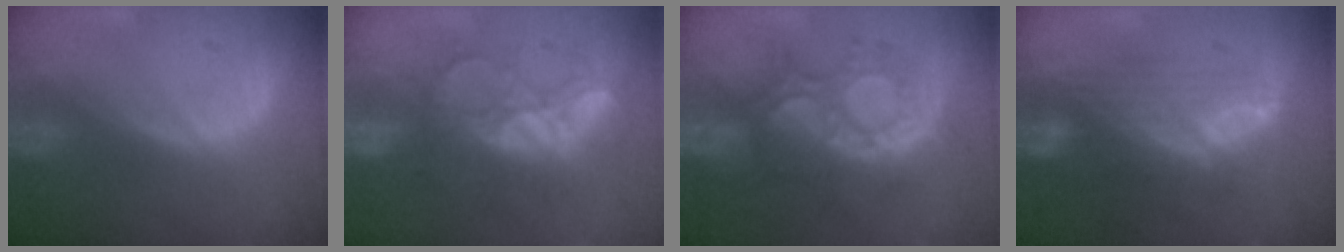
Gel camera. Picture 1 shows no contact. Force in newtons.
{"total": 9.8, "press": 8.6, "slide": 4.8}
{"total": 8.9, "press": 8.9, "slide": 0.3}
{"total": 7.3, "press": 7.2, "slide": 1.3}